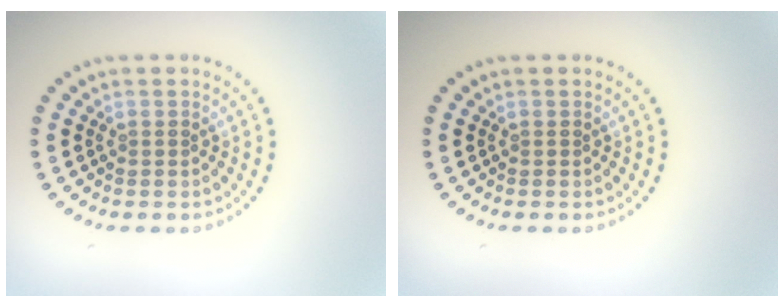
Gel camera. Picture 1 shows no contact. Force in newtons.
{"total": 0.0}